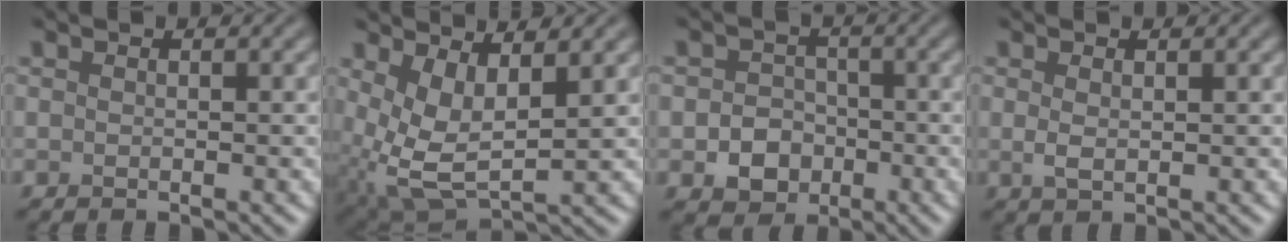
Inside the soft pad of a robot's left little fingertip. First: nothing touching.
{"total": 6.2, "force": [1.3, 3.0, 5.3], "torque": [-0.123, -0.015, 0.029]}
{"total": 3.7, "force": [-1.2, 3.1, 1.7], "torque": [-0.022, -0.004, -0.022]}
{"total": 1.2, "force": [0.4, 0.4, 1.0], "torque": [-0.022, -0.003, 0.010]}